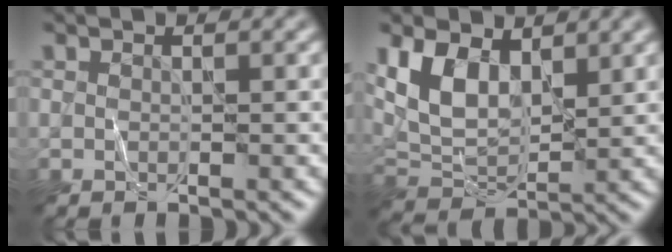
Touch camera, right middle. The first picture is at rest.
{"total": 6.1, "force": [2.7, 3.5, 4.1], "torque": [-0.088, -0.006, 0.051]}